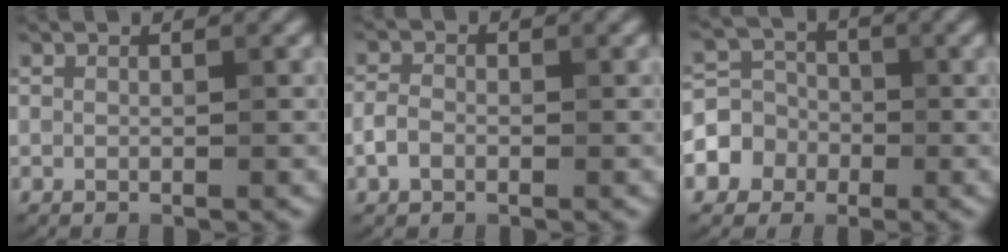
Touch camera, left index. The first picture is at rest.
{"total": 1.6, "force": [-0.8, 1.1, 0.9], "torque": [-0.018, 0.010, -0.022]}
{"total": 3.3, "force": [-1.2, 3.0, 0.8], "torque": [-0.009, 0.013, -0.033]}